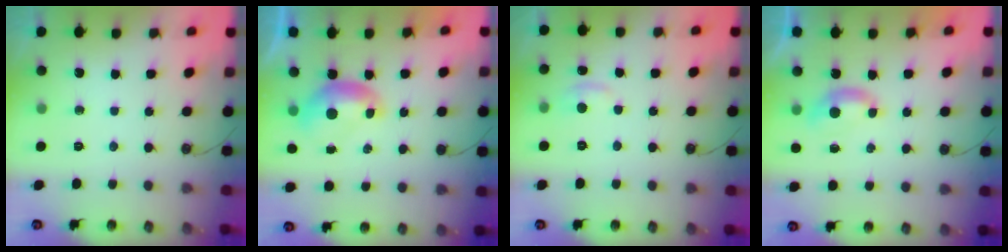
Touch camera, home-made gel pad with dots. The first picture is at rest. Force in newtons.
{"total": 0.0}
{"total": 1.2, "press": 0.9, "slide": 0.7}
{"total": 1.7, "press": 1.6, "slide": 0.6}